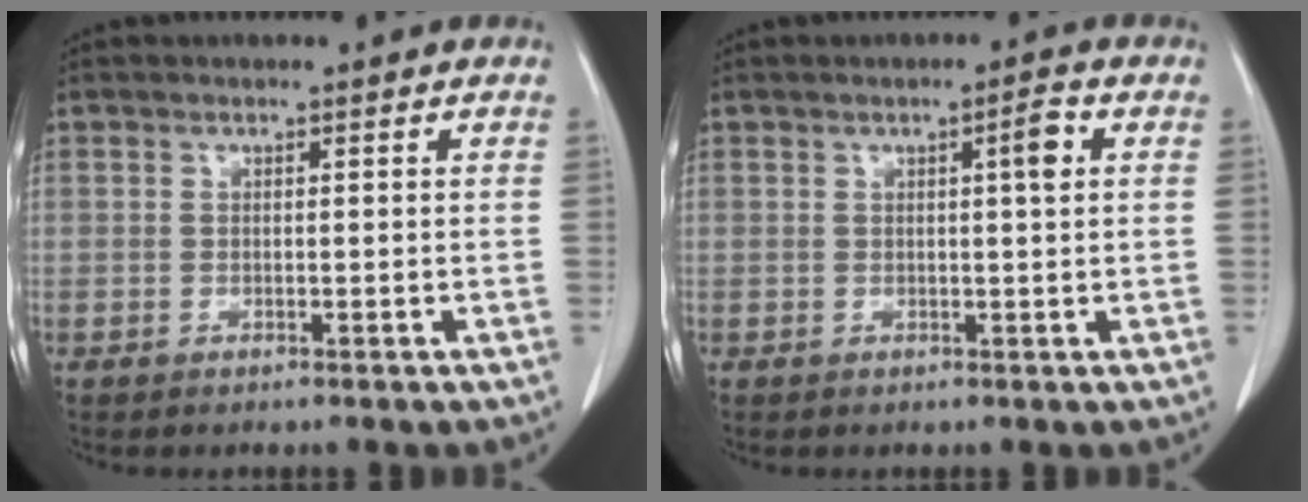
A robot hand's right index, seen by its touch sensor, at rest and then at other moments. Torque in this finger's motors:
{"motor_torque": [0.07, 0.05, 0.07, 0.01]}